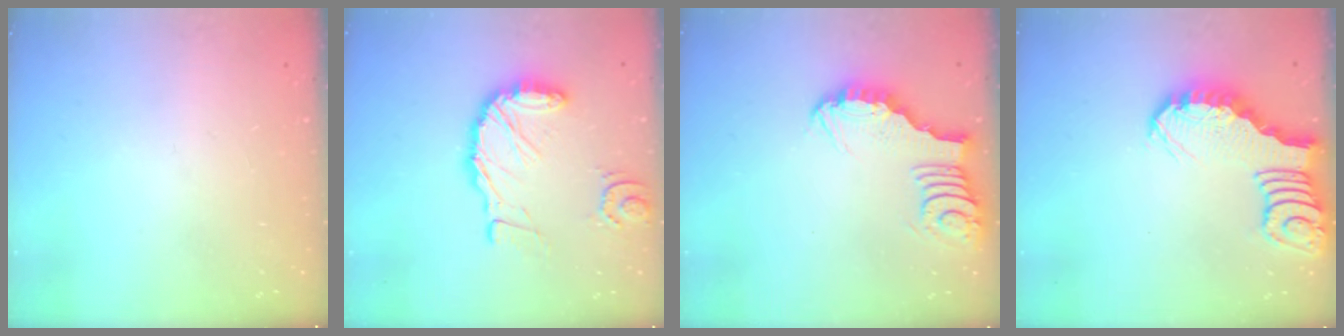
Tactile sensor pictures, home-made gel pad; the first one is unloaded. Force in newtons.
{"total": 14.3, "press": 14.2, "slide": 1.6}
{"total": 3.6, "press": 3.6, "slide": 0.2}
{"total": 3.0, "press": 3.0, "slide": 0.3}